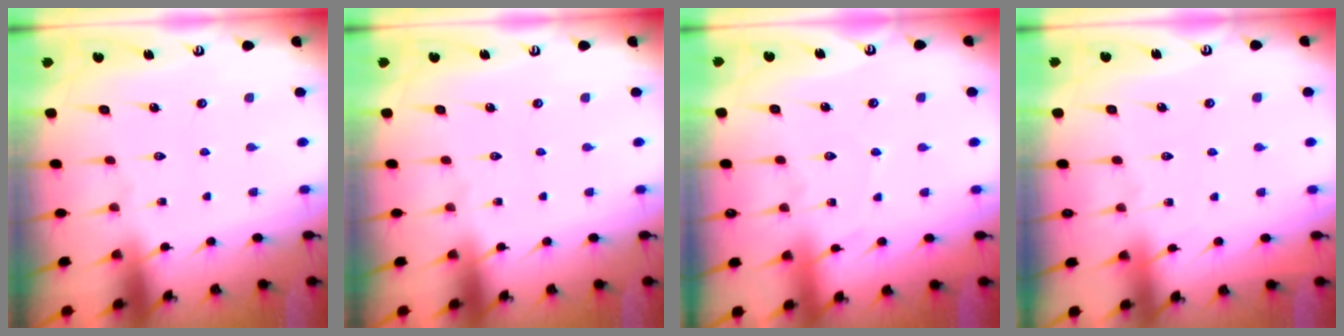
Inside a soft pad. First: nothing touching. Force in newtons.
{"total": 0.0}
{"total": 2.9, "press": 2.8, "slide": 0.4}
{"total": 3.9, "press": 3.9, "slide": 0.5}